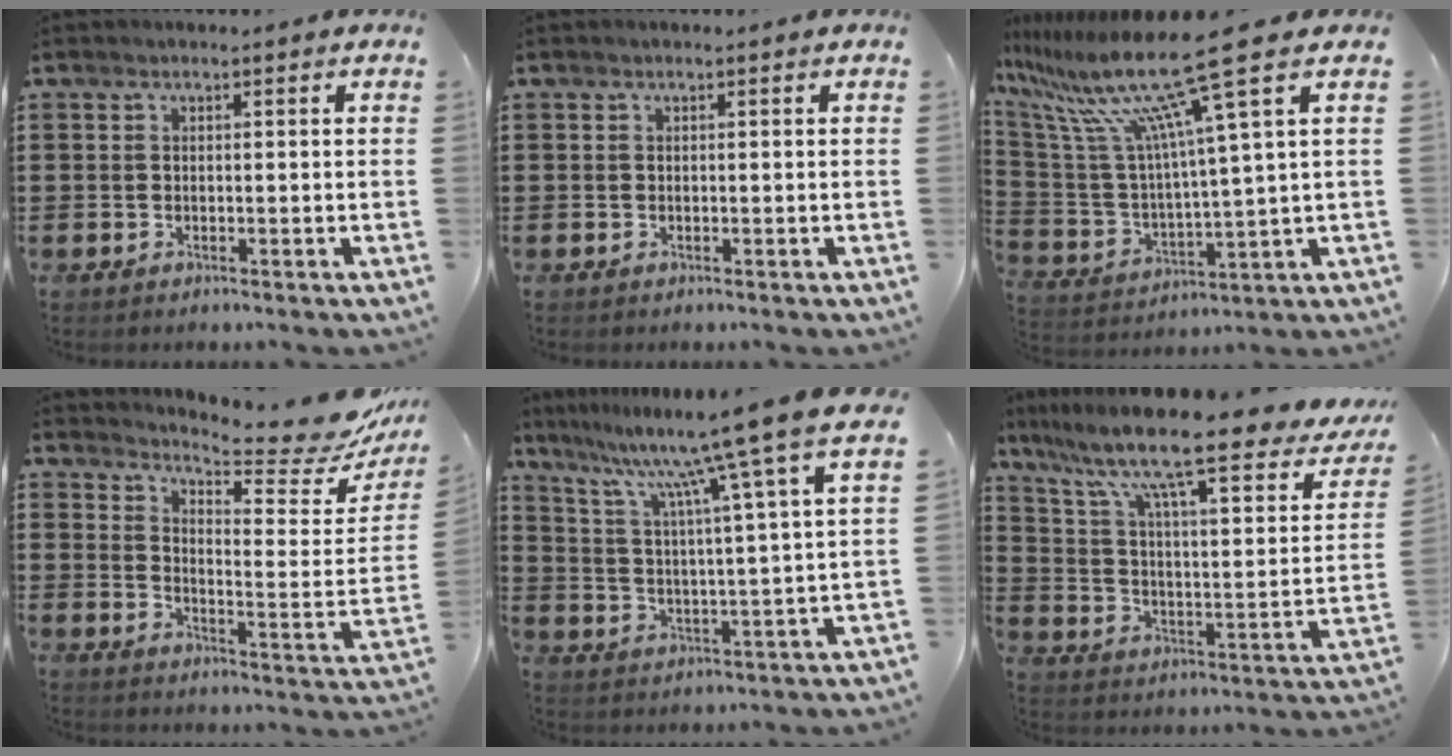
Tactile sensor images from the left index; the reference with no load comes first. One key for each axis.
{"total": 0.0}
{"total": 16.4, "fx": 10.5, "fy": 0.8, "fz": 12.6, "tx": -0.288, "ty": -0.059, "tz": 0.158}
{"total": 7.0, "fx": 6.6, "fy": 0.0, "fz": 2.2, "tx": -0.051, "ty": -0.066, "tz": 0.111}
{"total": 12.0, "fx": 9.8, "fy": -1.3, "fz": 6.7, "tx": -0.163, "ty": -0.064, "tz": 0.151}
{"total": 12.5, "fx": 9.2, "fy": 1.6, "fz": 8.4, "tx": -0.179, "ty": -0.061, "tz": 0.145}